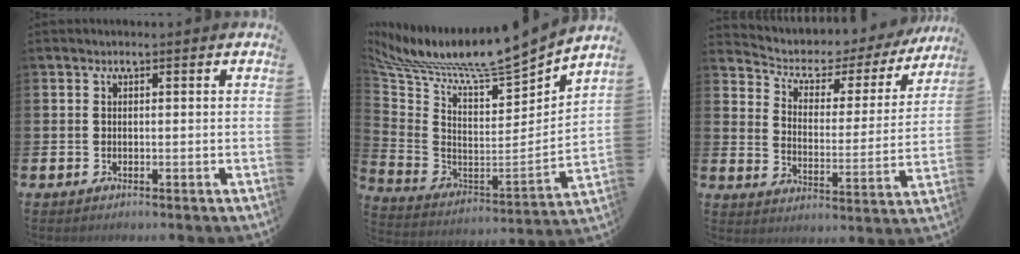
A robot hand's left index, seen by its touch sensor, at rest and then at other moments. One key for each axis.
{"total": 10.0, "fx": 9.2, "fy": 0.5, "fz": 3.9, "tx": -0.110, "ty": -0.075, "tz": 0.147}
{"total": 4.5, "fx": 3.7, "fy": 2.2, "fz": 1.2, "tx": -0.053, "ty": -0.032, "tz": 0.054}